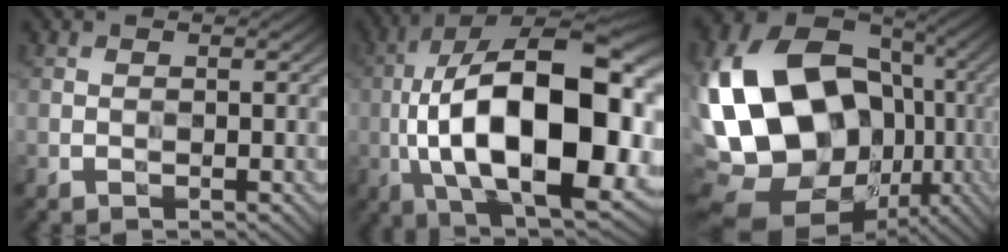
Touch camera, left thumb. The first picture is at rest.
{"total": 21.6, "force": [-1.9, 9.4, 19.3], "torque": [-0.350, 0.007, -0.030]}
{"total": 22.0, "force": [-0.9, 16.3, 14.8], "torque": [-0.355, -0.002, 0.000]}